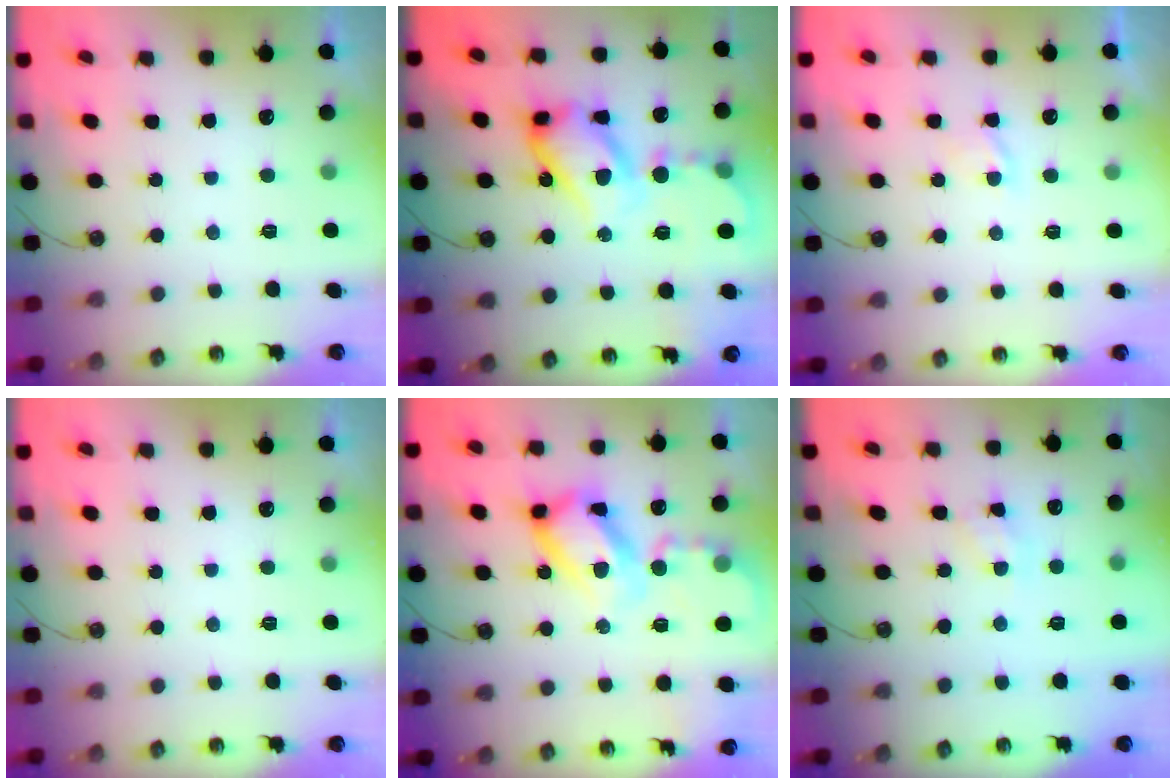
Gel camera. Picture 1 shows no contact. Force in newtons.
{"total": 19.8, "press": 19.7, "slide": 2.0}
{"total": 2.8, "press": 2.8, "slide": 0.4}
{"total": 0.0}
{"total": 19.7, "press": 19.6, "slide": 2.0}
{"total": 4.8, "press": 4.7, "slide": 0.8}